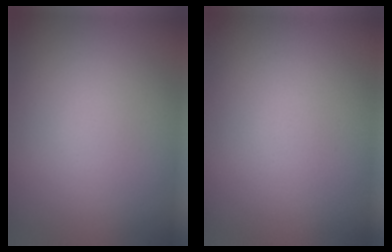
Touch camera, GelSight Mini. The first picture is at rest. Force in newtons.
{"total": 0.0}